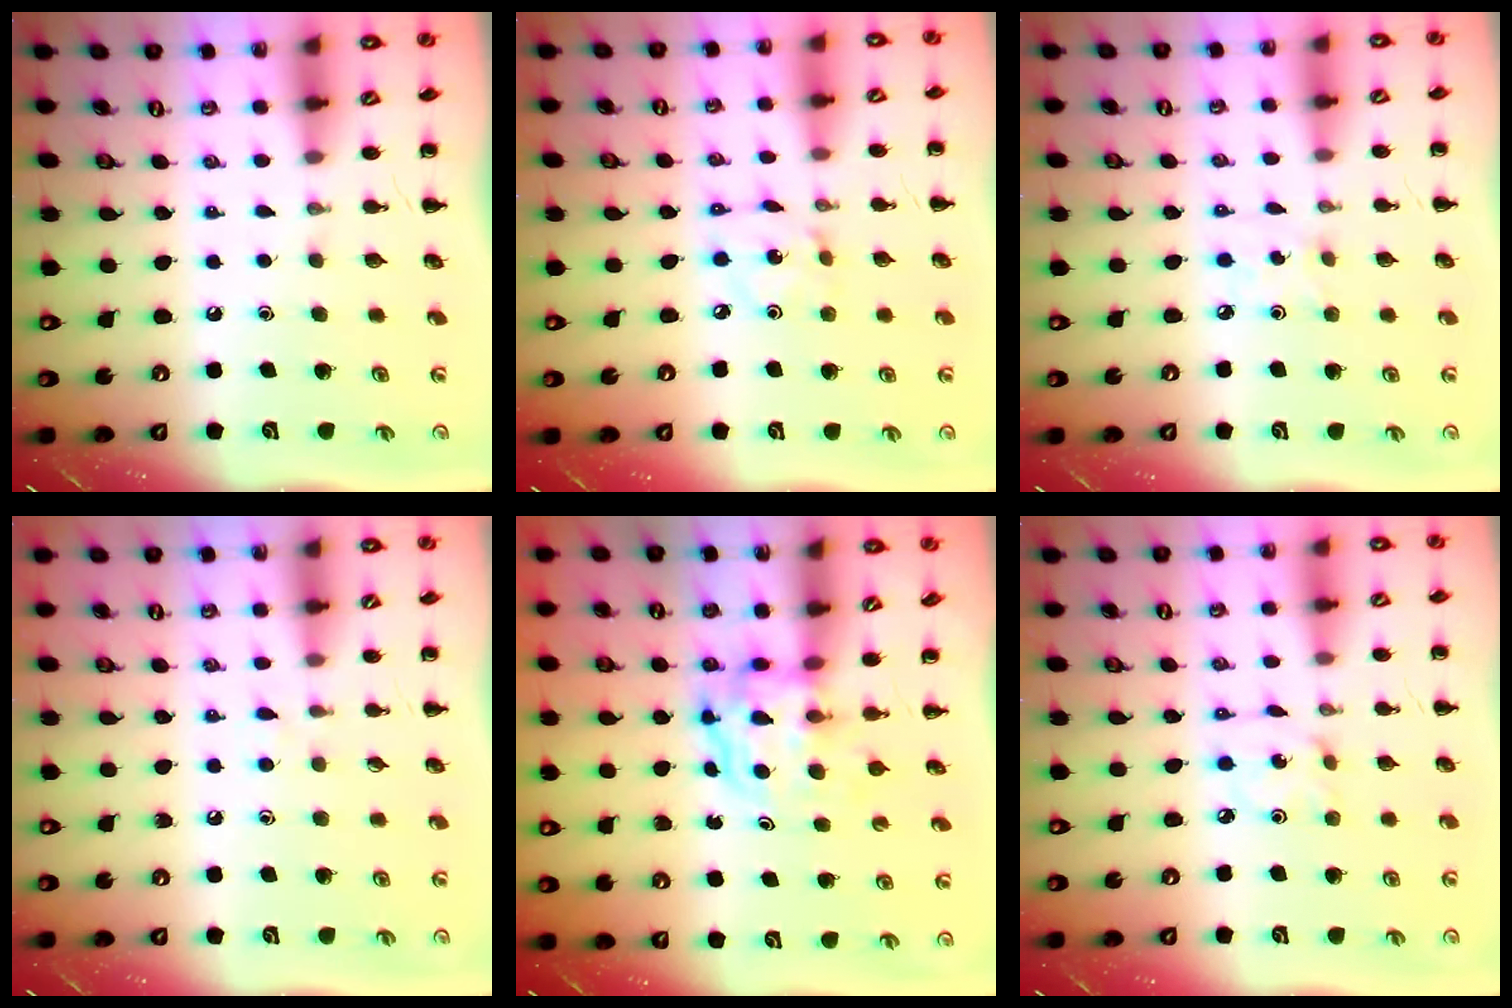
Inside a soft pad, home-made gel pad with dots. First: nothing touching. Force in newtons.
{"total": 2.3, "press": 2.2, "slide": 0.3}
{"total": 2.1, "press": 2.0, "slide": 0.4}
{"total": 3.6, "press": 3.3, "slide": 1.4}
{"total": 4.0, "press": 4.0, "slide": 0.4}
{"total": 2.5, "press": 2.5, "slide": 0.5}